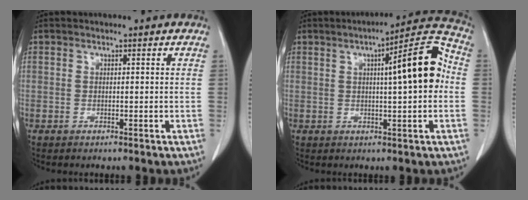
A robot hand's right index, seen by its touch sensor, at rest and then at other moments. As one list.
[{"total": 11.3, "force": [1.2, 1.4, 11.2], "torque": [-0.149, 0.029, 0.012]}]